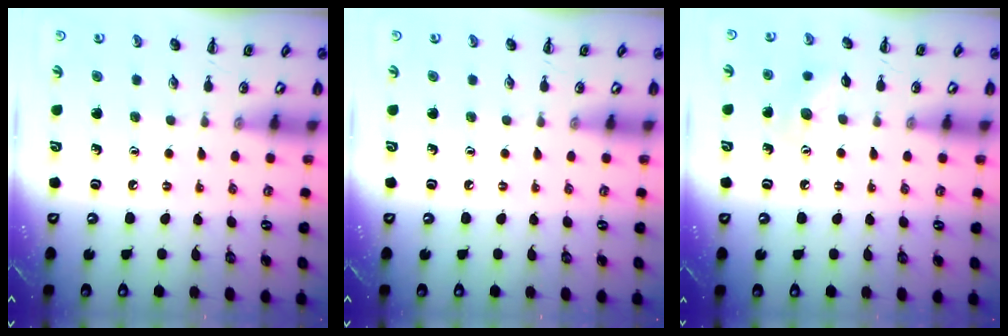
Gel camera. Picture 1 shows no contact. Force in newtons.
{"total": 0.0}
{"total": 8.8, "press": 8.6, "slide": 1.7}